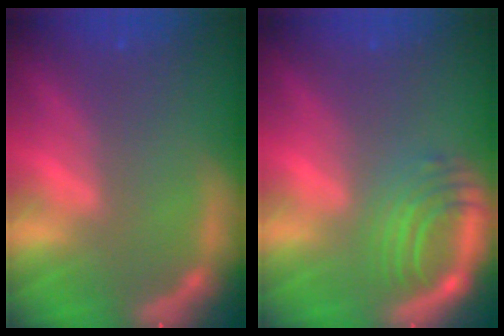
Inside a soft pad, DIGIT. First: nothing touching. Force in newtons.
{"total": 5.5}